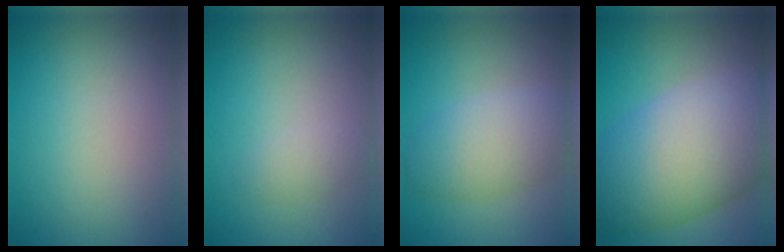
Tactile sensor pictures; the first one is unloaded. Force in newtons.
{"total": 1.4, "press": 1.4, "slide": 0.1}
{"total": 4.8, "press": 4.8, "slide": 0.2}
{"total": 12.1, "press": 12.1, "slide": 0.8}